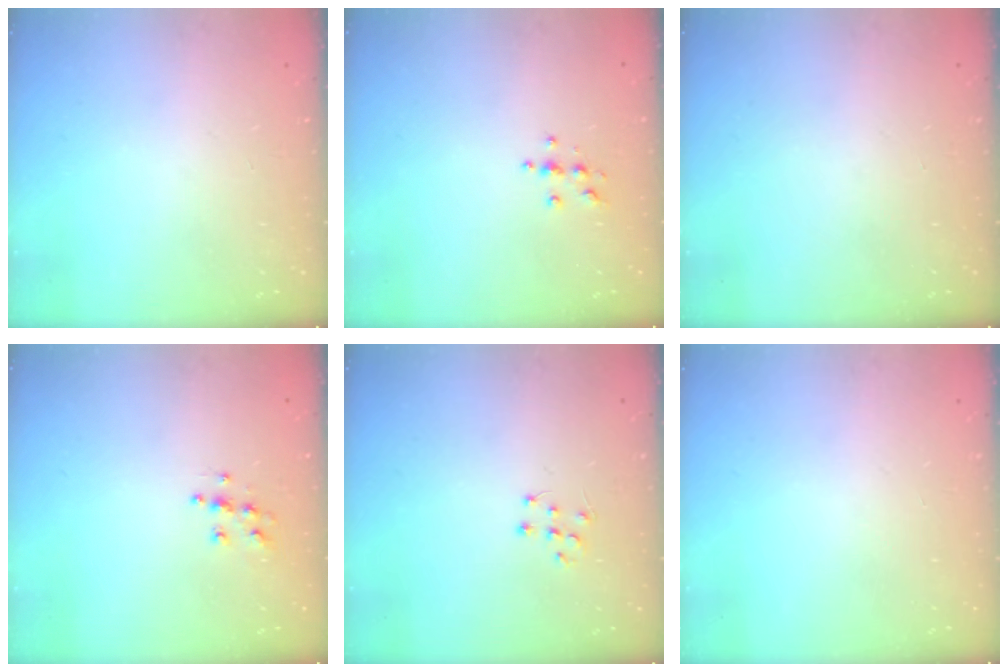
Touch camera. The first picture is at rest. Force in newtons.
{"total": 3.9, "press": 3.8, "slide": 0.5}
{"total": 0.0}
{"total": 6.2, "press": 6.2, "slide": 0.2}
{"total": 6.1, "press": 6.1, "slide": 0.4}
{"total": 0.0}